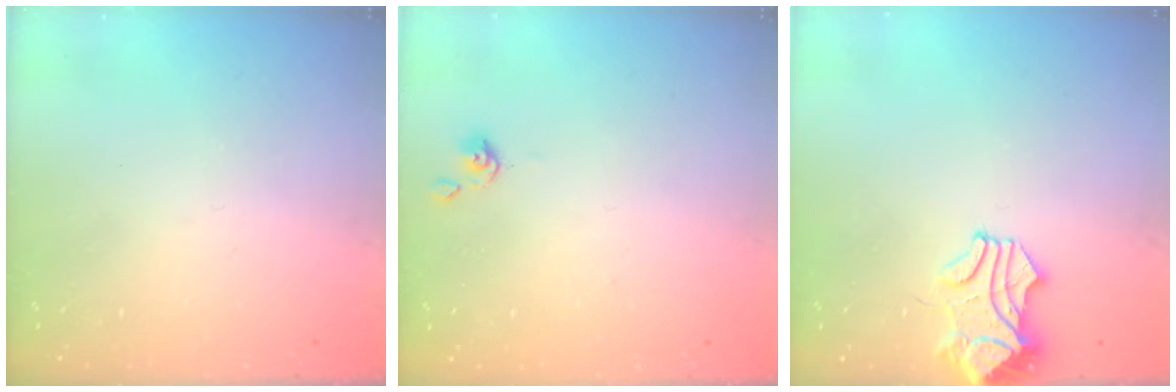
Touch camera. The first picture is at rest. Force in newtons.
{"total": 0.0}
{"total": 1.7, "press": 1.5, "slide": 0.8}